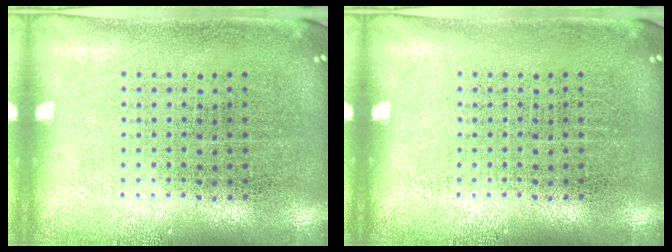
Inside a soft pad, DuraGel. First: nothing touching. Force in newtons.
{"total": 0.0}